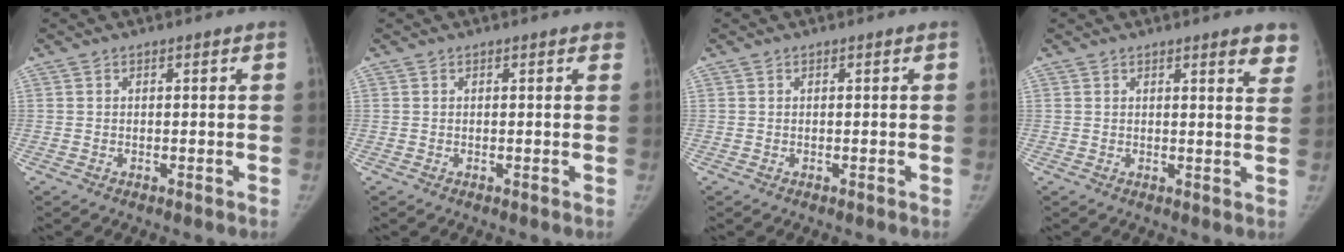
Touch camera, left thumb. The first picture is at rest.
{"total": 0.8, "force": [0.6, 0.4, 0.4], "torque": [0.000, 0.001, 0.003]}
{"total": 0.0}
{"total": 4.8, "force": [3.4, 1.2, 3.2], "torque": [-0.019, -0.016, 0.034]}